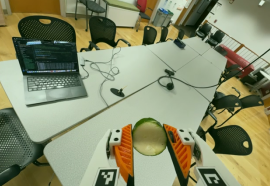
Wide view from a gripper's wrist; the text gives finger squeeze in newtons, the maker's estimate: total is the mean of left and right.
{"total": 9.1, "left": 9.2, "right": 8.9}